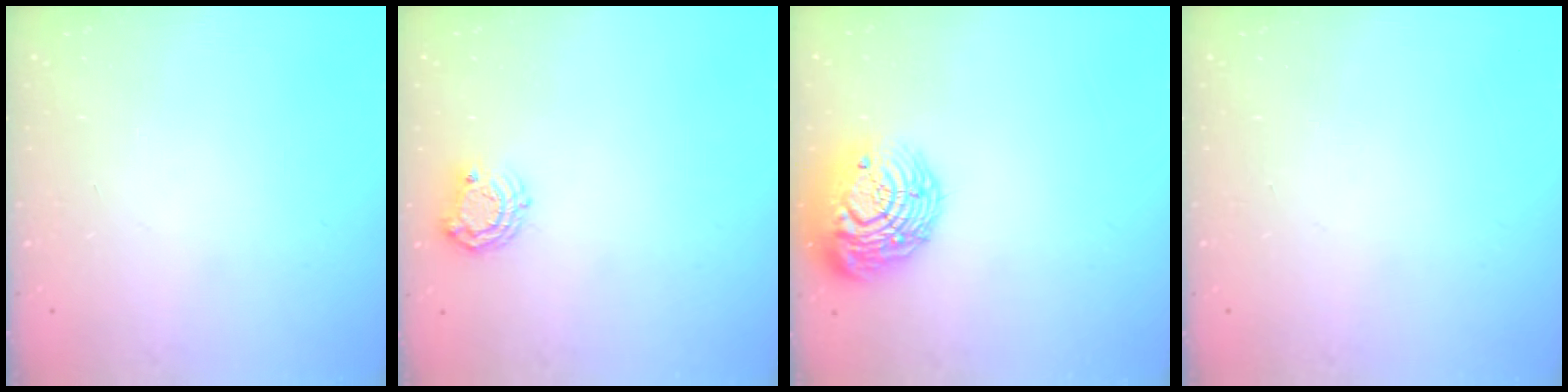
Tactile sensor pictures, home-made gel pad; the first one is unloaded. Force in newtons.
{"total": 6.5, "press": 6.4, "slide": 0.6}
{"total": 17.9, "press": 17.9, "slide": 1.1}
{"total": 0.0}